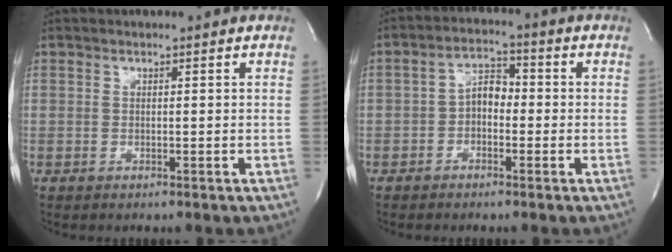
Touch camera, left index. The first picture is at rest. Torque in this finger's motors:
{"motor_torque": [0.03, 0.00, 0.05, 0.02]}